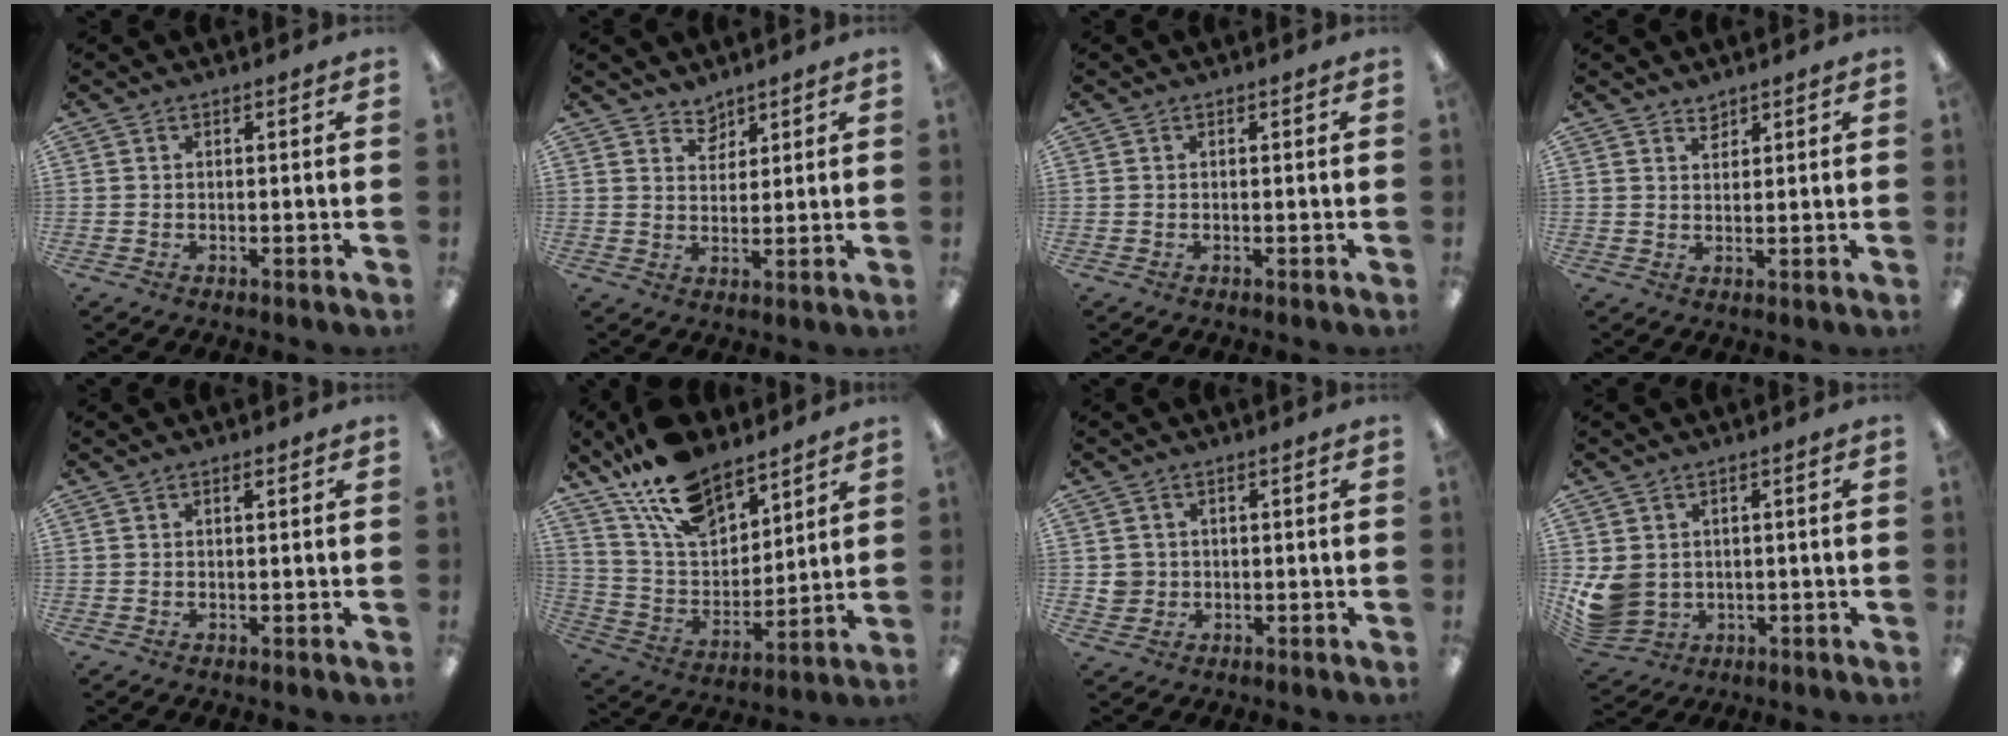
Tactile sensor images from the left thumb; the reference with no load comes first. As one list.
[{"total": 3.3, "force": [2.9, 1.5, 0.2], "torque": [0.007, -0.019, 0.053]}, {"total": 0.0}, {"total": 2.2, "force": [2.0, 0.8, 0.3], "torque": [0.000, -0.008, 0.036]}, {"total": 0.9, "force": [0.6, 0.3, 0.5], "torque": [-0.012, 0.002, 0.011]}, {"total": 16.8, "force": [12.7, 7.8, 7.7], "torque": [-0.161, -0.063, 0.235]}, {"total": 3.3, "force": [0.4, 3.3, 0.3], "torque": [-0.006, 0.005, 0.006]}, {"total": 7.0, "force": [0.6, 6.3, 3.1], "torque": [-0.082, 0.001, 0.016]}]